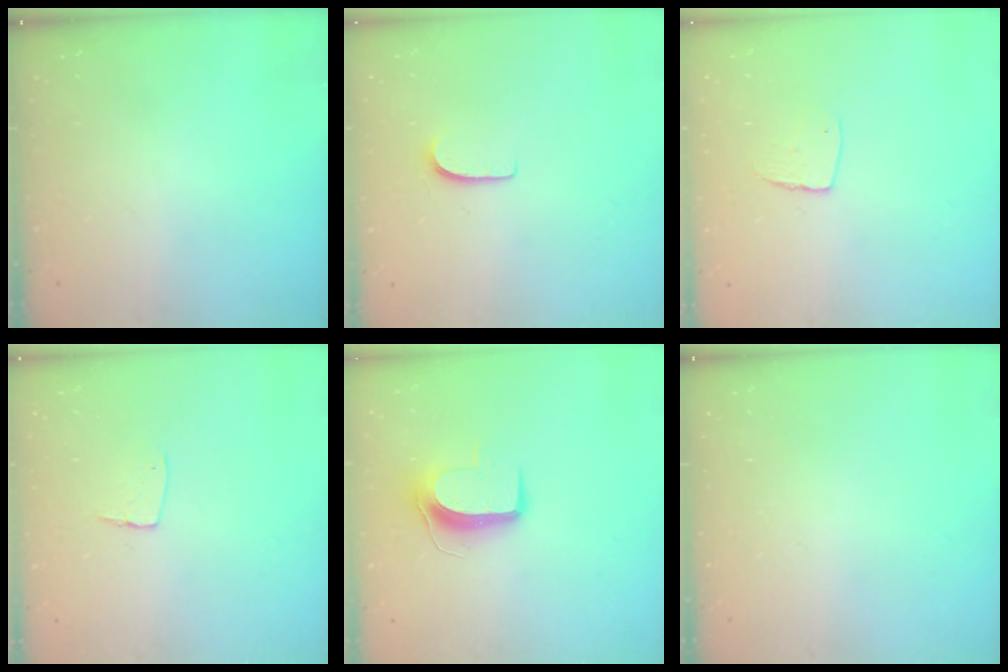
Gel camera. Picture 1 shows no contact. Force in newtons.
{"total": 5.1, "press": 5.1, "slide": 0.5}
{"total": 6.0, "press": 6.0, "slide": 0.3}
{"total": 6.0, "press": 6.0, "slide": 0.4}
{"total": 9.2, "press": 9.2, "slide": 0.3}
{"total": 0.0}